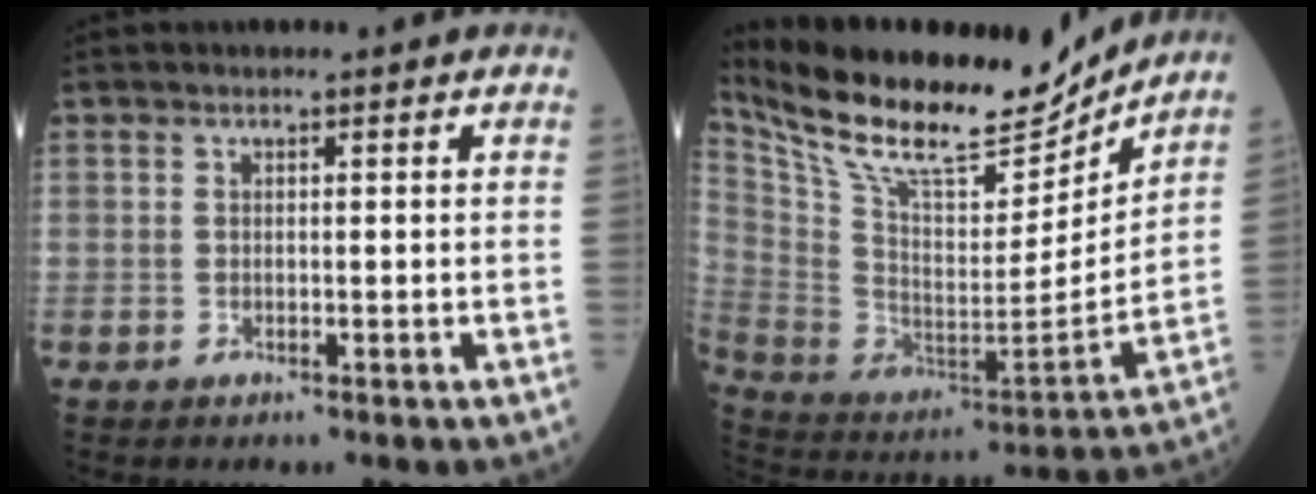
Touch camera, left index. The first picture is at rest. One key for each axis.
{"total": 23.6, "fx": 20.2, "fy": 5.2, "fz": 11.0, "tx": -0.215, "ty": -0.013, "tz": 0.340}